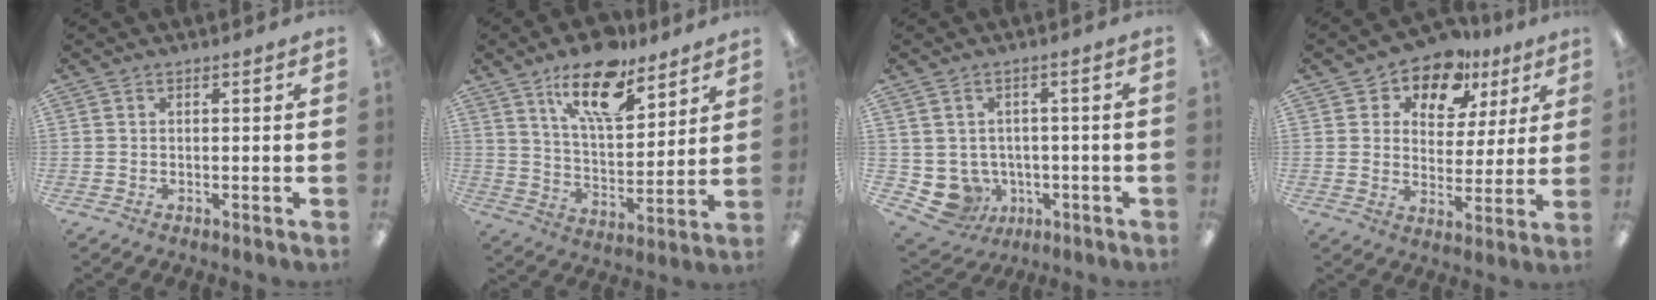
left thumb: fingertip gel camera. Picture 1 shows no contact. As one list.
[{"total": 16.1, "force": [11.2, 6.5, 9.6], "torque": [-0.147, -0.063, 0.189]}, {"total": 6.2, "force": [-1.8, 5.6, 1.8], "torque": [-0.061, 0.000, -0.028]}, {"total": 10.2, "force": [7.8, 5.9, 2.8], "torque": [-0.054, -0.062, 0.140]}]